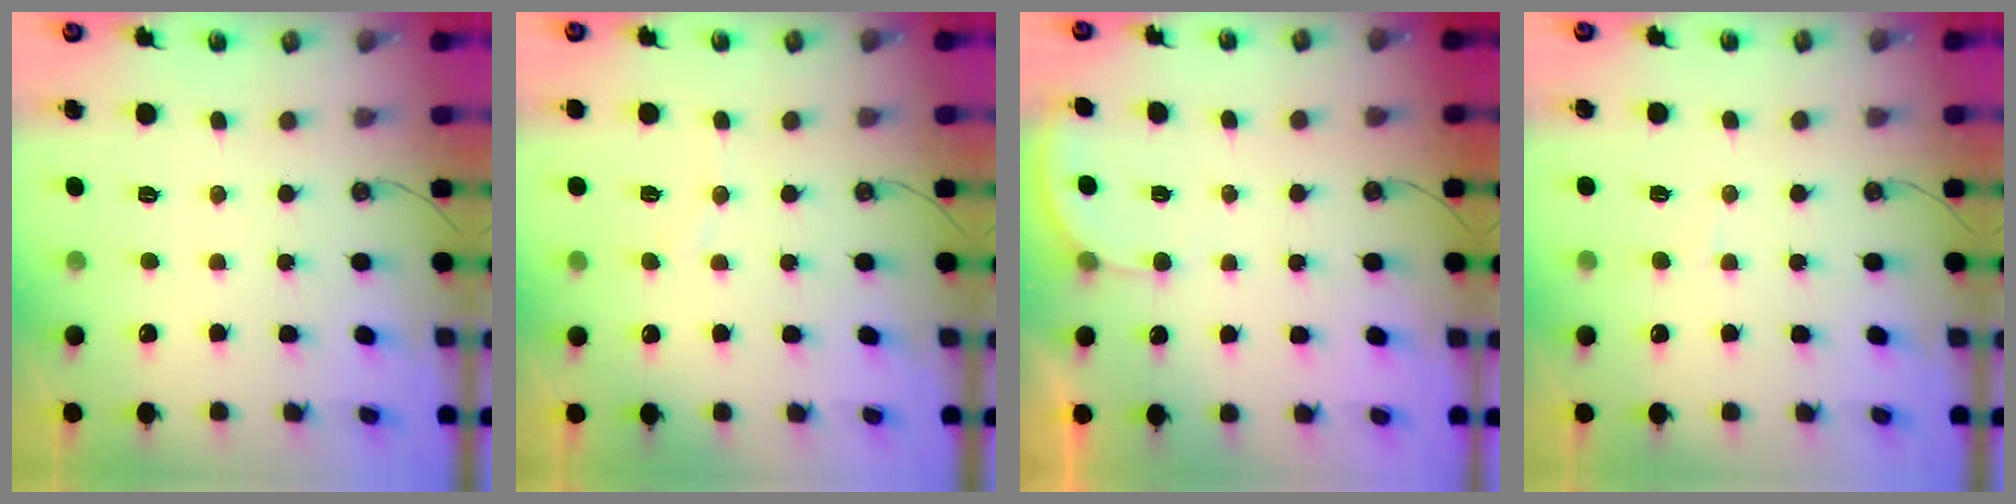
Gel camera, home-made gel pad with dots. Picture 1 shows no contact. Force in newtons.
{"total": 5.3, "press": 5.2, "slide": 1.1}
{"total": 2.7, "press": 2.7, "slide": 0.1}
{"total": 5.8, "press": 5.8, "slide": 0.5}